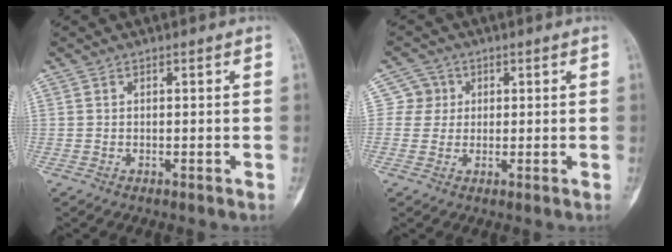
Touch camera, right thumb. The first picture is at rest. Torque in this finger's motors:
{"motor_torque": [-0.16, -0.27, 0.14, 0.00, 0.00]}